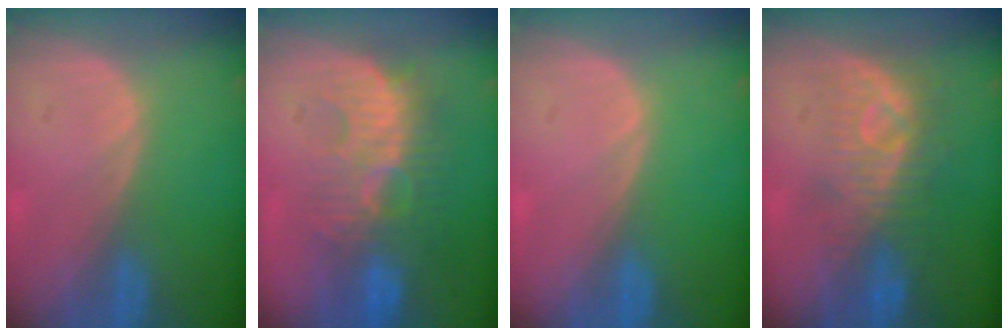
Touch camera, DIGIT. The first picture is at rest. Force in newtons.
{"total": 9.1, "press": 8.9, "slide": 1.8}
{"total": 0.0}
{"total": 8.2, "press": 7.8, "slide": 2.5}